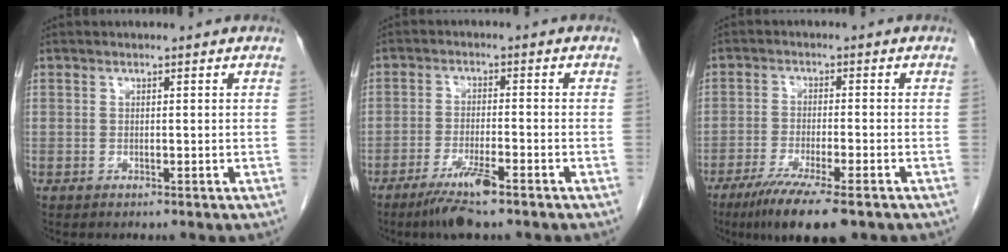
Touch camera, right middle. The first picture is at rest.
{"total": 6.2, "force": [-4.2, 0.3, 4.6], "torque": [-0.090, -0.013, -0.075]}
{"total": 10.0, "force": [-6.9, 0.9, 7.2], "torque": [-0.117, -0.023, -0.107]}